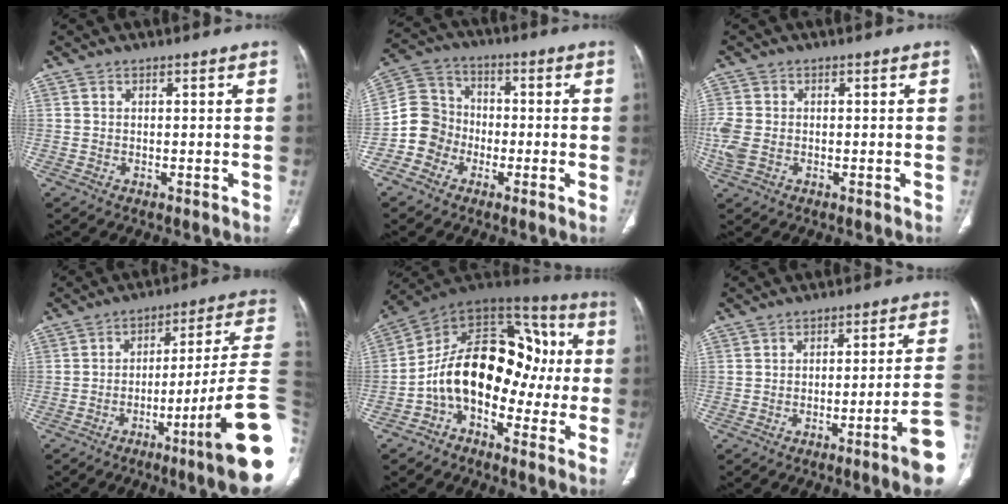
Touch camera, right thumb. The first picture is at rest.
{"total": 8.5, "force": [-3.0, 7.7, 1.8], "torque": [-0.010, 0.038, -0.066]}
{"total": 5.0, "force": [-0.9, 3.5, 3.4], "torque": [-0.101, 0.001, -0.017]}
{"total": 20.0, "force": [-7.0, 0.0, 18.7], "torque": [-0.212, 0.031, -0.111]}
{"total": 18.9, "force": [-2.5, 12.3, 14.2], "torque": [-0.181, 0.077, -0.054]}
{"total": 10.2, "force": [-4.7, -0.3, 9.1], "torque": [-0.119, 0.027, -0.070]}